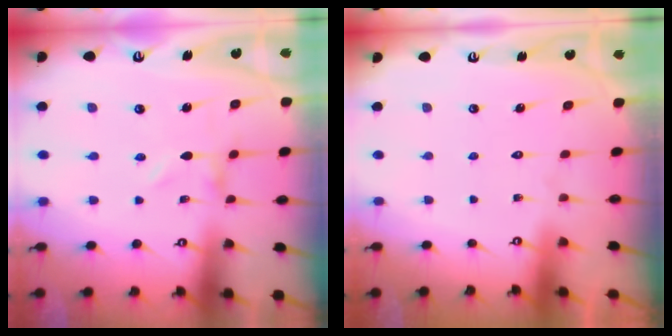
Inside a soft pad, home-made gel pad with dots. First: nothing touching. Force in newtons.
{"total": 1.7, "press": 1.7, "slide": 0.1}